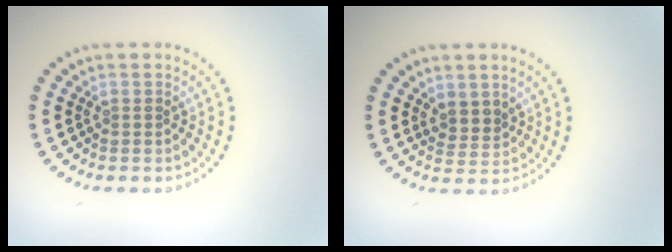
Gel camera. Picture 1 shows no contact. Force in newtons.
{"total": 1.9, "press": 1.4, "slide": 1.3}